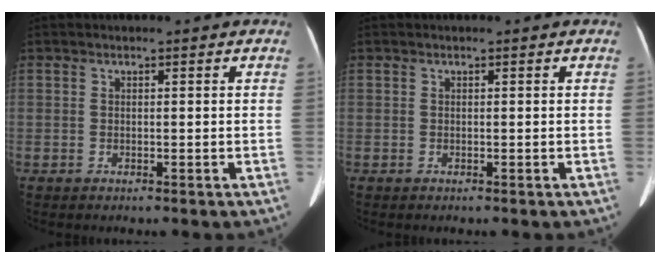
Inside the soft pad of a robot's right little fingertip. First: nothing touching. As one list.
[{"total": 0.0}]